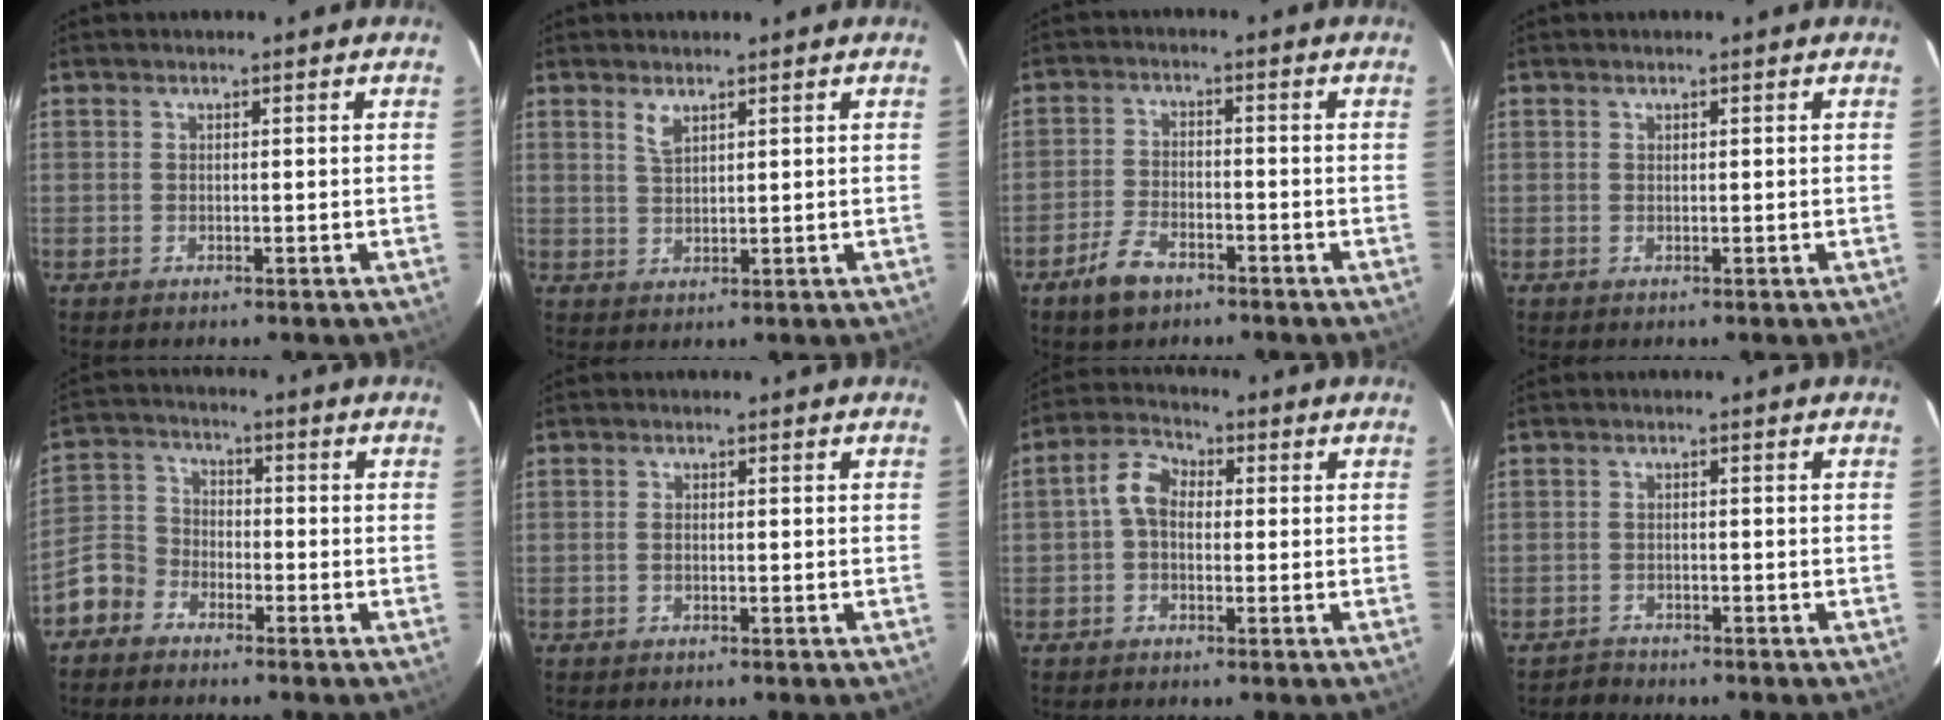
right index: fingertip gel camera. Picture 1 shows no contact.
{"total": 2.4, "force": [1.6, 0.9, 1.6], "torque": [-0.029, 0.000, 0.031]}
{"total": 6.2, "force": [-4.2, 3.0, 3.3], "torque": [-0.086, 0.000, -0.080]}
{"total": 0.0}
{"total": 7.3, "force": [-4.7, 5.3, 1.8], "torque": [-0.046, 0.024, -0.105]}
{"total": 0.7, "force": [-0.2, 0.4, 0.5], "torque": [-0.010, 0.001, -0.005]}
{"total": 5.0, "force": [-0.2, 3.6, 3.4], "torque": [-0.066, 0.020, -0.008]}
{"total": 1.7, "force": [-1.6, 0.6, -0.5], "torque": [0.002, 0.006, -0.029]}